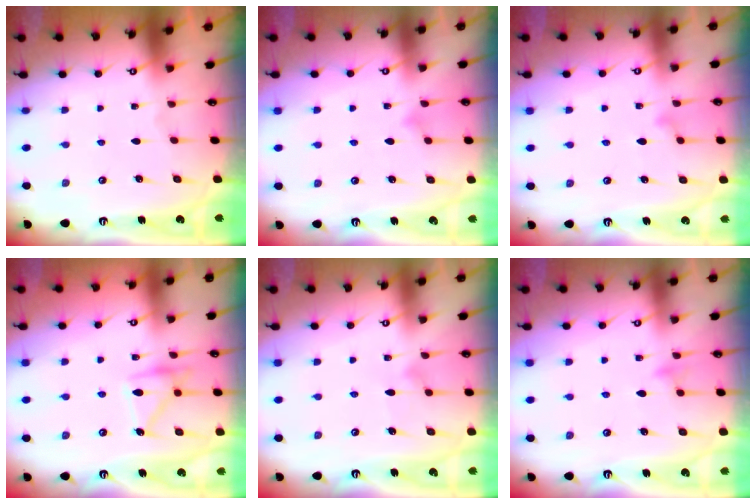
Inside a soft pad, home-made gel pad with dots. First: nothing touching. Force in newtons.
{"total": 5.6, "press": 5.5, "slide": 0.5}
{"total": 8.5, "press": 8.5, "slide": 0.6}
{"total": 15.3, "press": 15.2, "slide": 1.0}
{"total": 9.1, "press": 9.1, "slide": 0.3}
{"total": 8.5, "press": 8.5, "slide": 0.8}